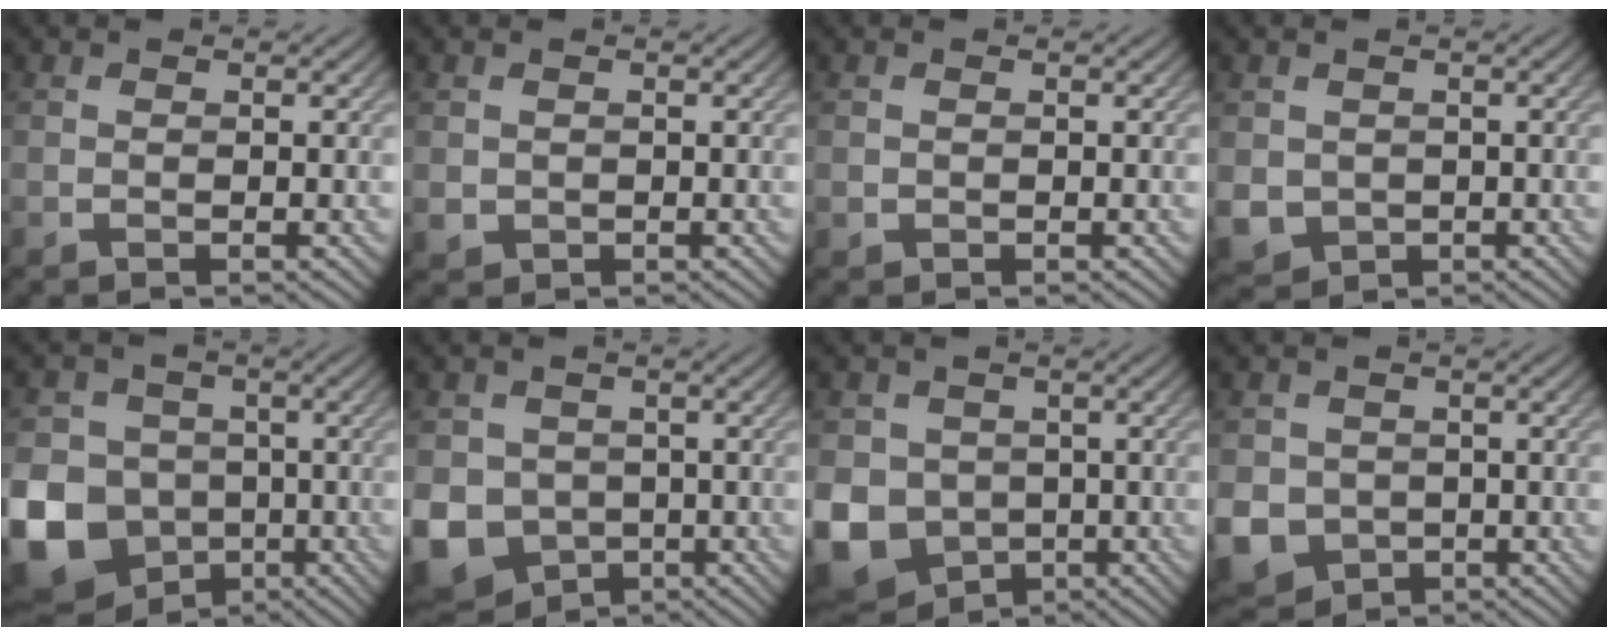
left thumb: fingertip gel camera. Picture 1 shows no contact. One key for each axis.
{"total": 1.4, "fx": 0.1, "fy": 1.3, "fz": 0.3, "tx": -0.012, "ty": -0.009, "tz": 0.005}
{"total": 0.6, "fx": 0.0, "fy": 0.6, "fz": 0.0, "tx": -0.002, "ty": -0.005, "tz": 0.001}
{"total": 3.8, "fx": -0.1, "fy": 3.5, "fz": 1.5, "tx": -0.056, "ty": -0.022, "tz": -0.002}
{"total": 16.7, "fx": -5.4, "fy": 14.3, "fz": 6.7, "tx": -0.201, "ty": -0.047, "tz": -0.117}
{"total": 9.4, "fx": -2.4, "fy": 8.0, "fz": 4.3, "tx": -0.122, "ty": -0.039, "tz": -0.051}
{"total": 10.6, "fx": -2.4, "fy": 9.1, "fz": 5.0, "tx": -0.149, "ty": -0.037, "tz": -0.053}
{"total": 7.7, "fx": -1.8, "fy": 6.7, "fz": 3.3, "tx": -0.095, "ty": -0.032, "tz": -0.038}